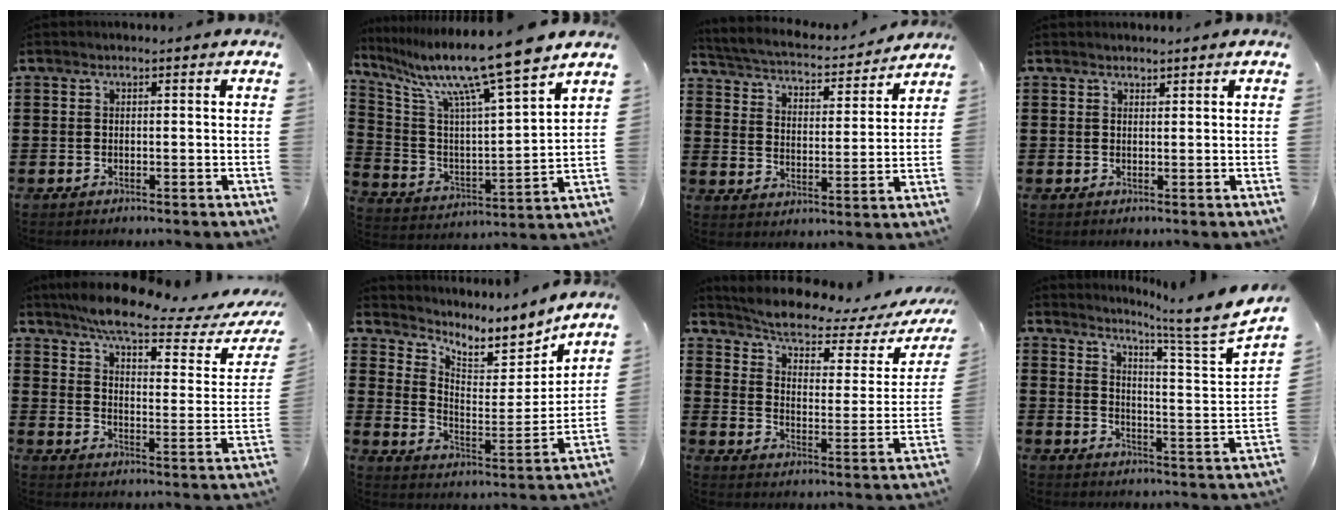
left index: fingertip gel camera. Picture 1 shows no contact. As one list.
[{"total": 12.6, "force": [10.1, -0.2, 7.6], "torque": [-0.175, -0.072, 0.162]}, {"total": 3.1, "force": [3.1, 0.2, 0.6], "torque": [-0.035, -0.029, 0.042]}, {"total": 1.1, "force": [1.0, 0.1, 0.0], "torque": [-0.001, -0.001, 0.021]}, {"total": 6.8, "force": [5.7, -0.1, 3.8], "torque": [-0.091, -0.036, 0.092]}, {"total": 5.5, "force": [5.1, 1.8, 1.3], "torque": [-0.045, -0.047, 0.080]}, {"total": 5.2, "force": [4.4, 0.8, 2.6], "torque": [-0.076, -0.029, 0.068]}, {"total": 5.7, "force": [4.8, -1.6, 2.6], "torque": [-0.057, -0.055, 0.067]}]